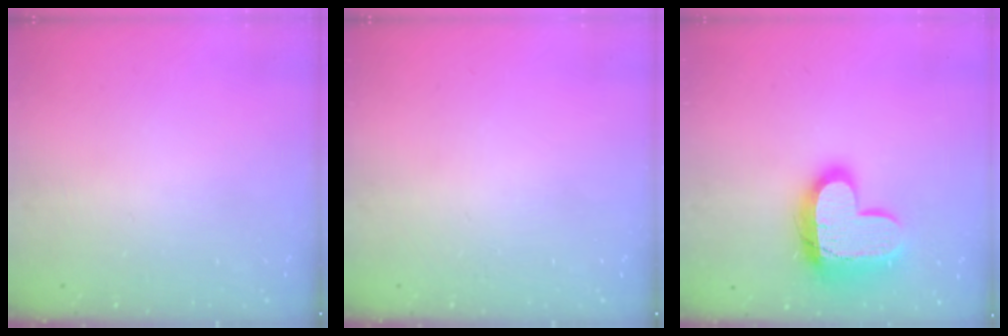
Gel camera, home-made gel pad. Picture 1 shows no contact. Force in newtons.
{"total": 0.0}
{"total": 16.4, "press": 16.3, "slide": 1.5}